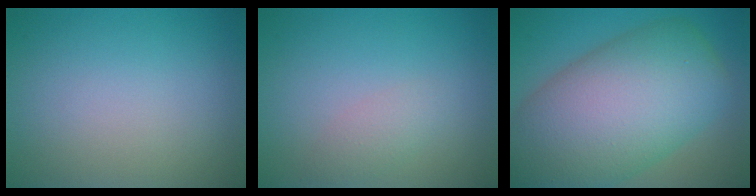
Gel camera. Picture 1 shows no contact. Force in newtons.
{"total": 1.5, "press": 1.5, "slide": 0.1}
{"total": 14.4, "press": 14.3, "slide": 0.8}